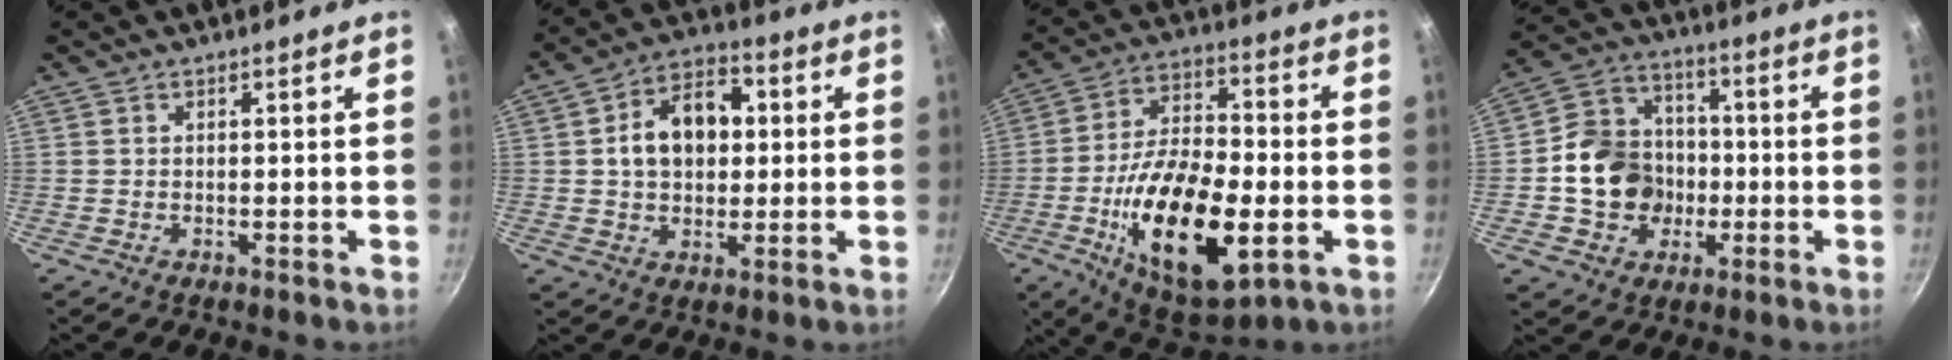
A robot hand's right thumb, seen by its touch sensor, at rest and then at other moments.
{"total": 12.5, "force": [1.7, 8.8, 8.6], "torque": [-0.108, 0.018, 0.016]}
{"total": 23.6, "force": [-6.2, 10.8, 20.0], "torque": [-0.330, 0.019, -0.099]}
{"total": 13.8, "force": [-1.8, 12.0, 6.6], "torque": [-0.087, 0.036, -0.039]}